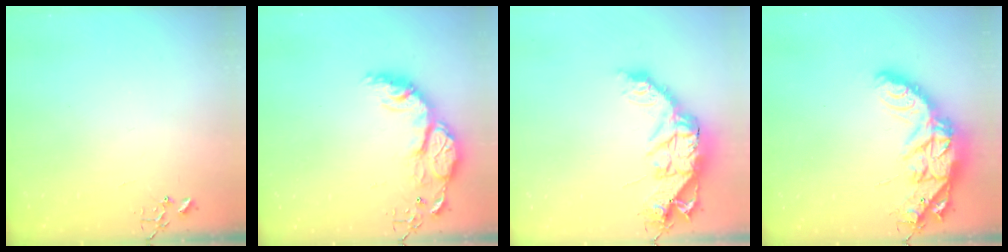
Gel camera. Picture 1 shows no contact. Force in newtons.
{"total": 16.7, "press": 16.7, "slide": 1.3}
{"total": 16.2, "press": 16.2, "slide": 1.5}
{"total": 19.5, "press": 19.4, "slide": 1.3}